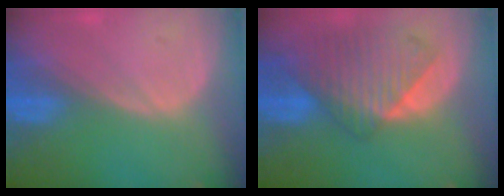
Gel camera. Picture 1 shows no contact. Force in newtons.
{"total": 9.2, "press": 8.2, "slide": 4.0}